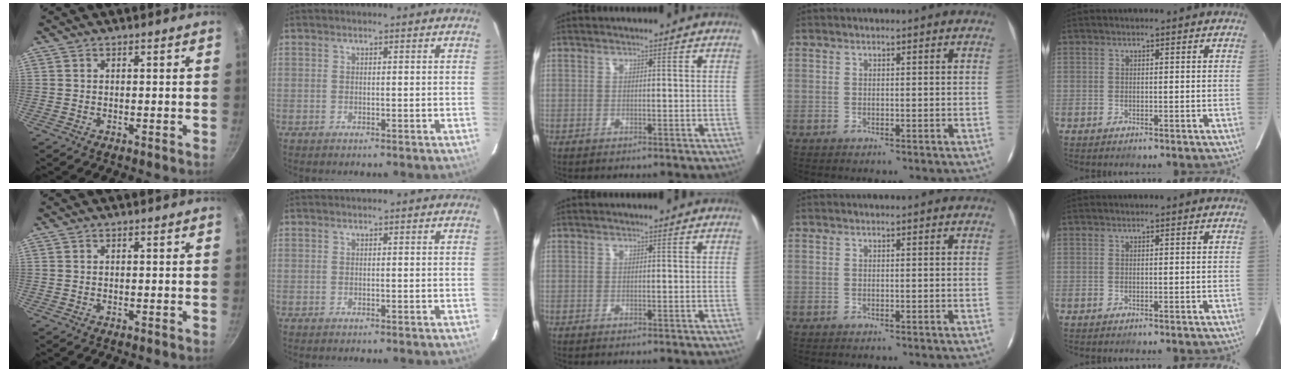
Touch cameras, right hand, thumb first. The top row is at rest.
{}